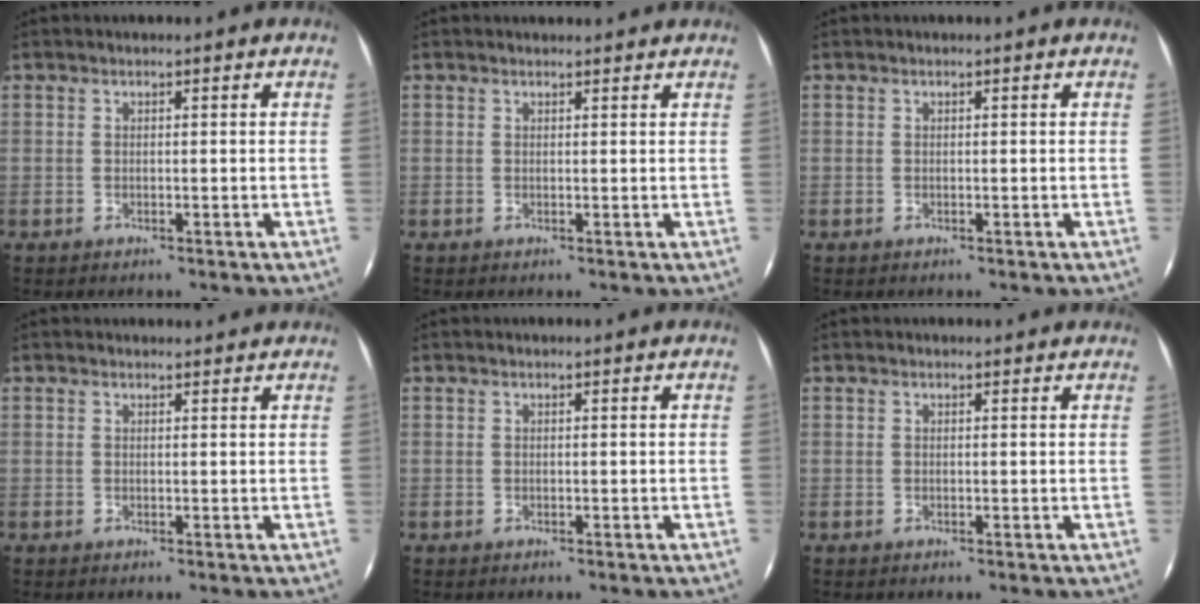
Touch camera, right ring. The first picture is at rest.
{"total": 2.5, "force": [2.4, 0.6, 0.7], "torque": [-0.019, 0.008, 0.026]}
{"total": 0.0}
{"total": 3.1, "force": [2.9, 0.8, 0.8], "torque": [-0.020, 0.011, 0.031]}
{"total": 0.0}
{"total": 1.7, "force": [1.5, 0.6, 0.4], "torque": [-0.013, 0.007, 0.012]}